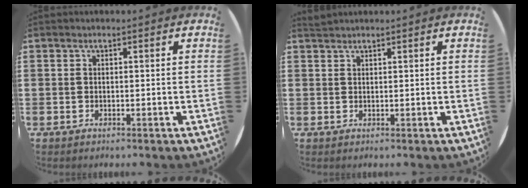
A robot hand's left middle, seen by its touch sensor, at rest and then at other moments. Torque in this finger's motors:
{"motor_torque": [-0.21, -0.07, 0.04, 0.01]}